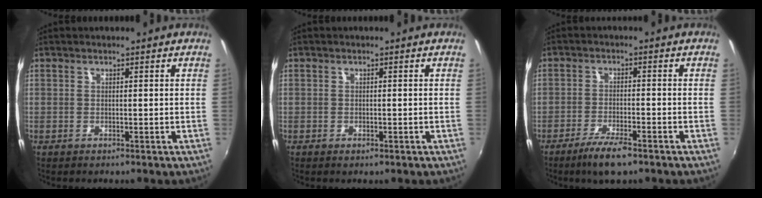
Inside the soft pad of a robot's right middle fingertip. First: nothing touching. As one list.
[{"total": 0.8, "force": [-0.5, 0.5, 0.5], "torque": [-0.008, -0.003, -0.008]}, {"total": 6.4, "force": [-4.5, 1.4, 4.3], "torque": [-0.101, -0.013, -0.081]}]